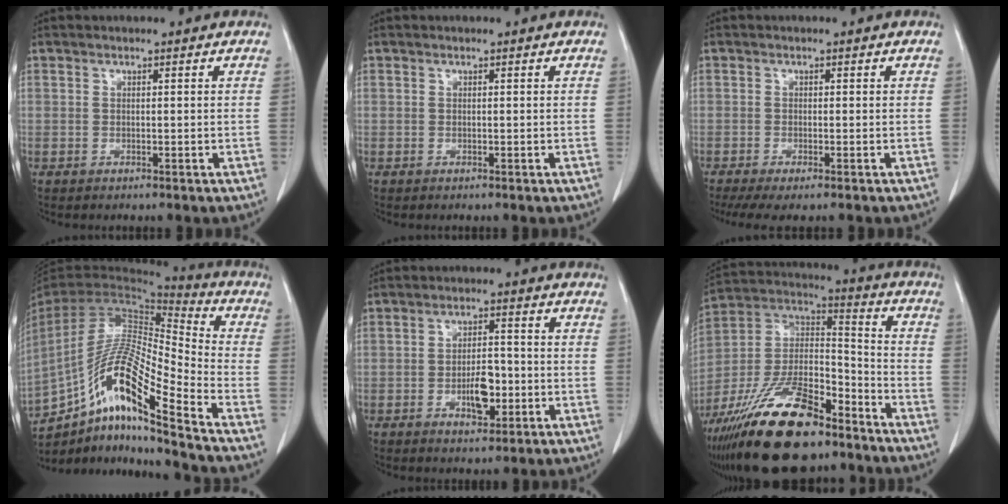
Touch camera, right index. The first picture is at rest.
{"total": 0.0}
{"total": 5.9, "force": [-4.6, 0.8, 3.7], "torque": [-0.057, -0.012, -0.072]}
{"total": 17.2, "force": [-11.2, 0.8, 13.0], "torque": [-0.255, 0.005, -0.203]}
{"total": 5.5, "force": [-1.7, 2.4, 4.7], "torque": [-0.080, 0.003, -0.024]}
{"total": 24.8, "force": [-17.4, 8.4, 15.6], "torque": [-0.312, -0.006, -0.309]}